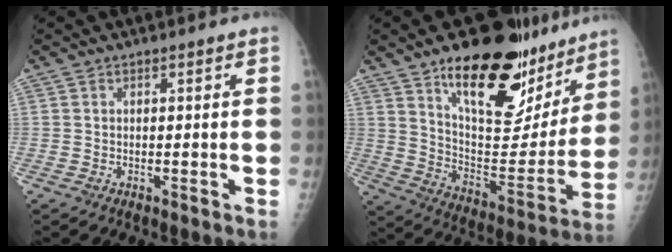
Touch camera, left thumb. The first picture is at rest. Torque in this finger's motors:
{"motor_torque": [0.67, 0.49, 1.45, -1.32, 0.20]}